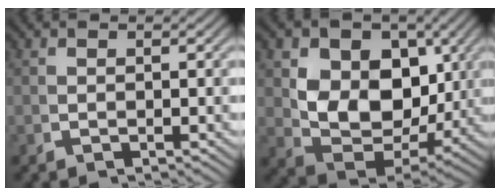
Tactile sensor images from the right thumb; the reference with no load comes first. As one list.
[{"total": 11.0, "force": [1.2, 7.6, 8.0], "torque": [-0.160, -0.046, 0.037]}]